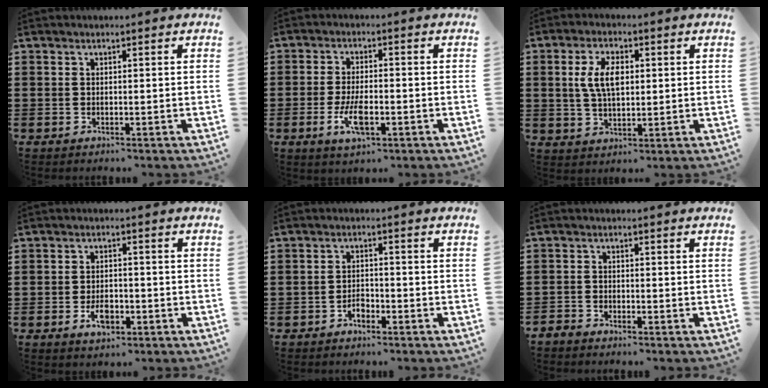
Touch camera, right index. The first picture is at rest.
{"total": 5.7, "force": [-1.9, 2.1, 4.9], "torque": [-0.101, -0.002, -0.036]}
{"total": 6.5, "force": [1.1, 3.3, 5.5], "torque": [-0.114, 0.007, 0.014]}
{"total": 3.8, "force": [-1.5, 2.0, 2.9], "torque": [-0.057, 0.000, -0.027]}
{"total": 2.1, "force": [-1.6, 1.0, 0.9], "torque": [-0.022, 0.002, -0.034]}
{"total": 1.7, "force": [-1.7, 0.4, 0.0], "torque": [-0.006, 0.003, -0.036]}